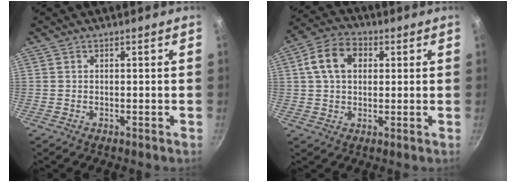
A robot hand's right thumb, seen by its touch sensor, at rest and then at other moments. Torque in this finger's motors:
{"motor_torque": [0.18, 2.44, 0.91, 0.08, 0.07]}